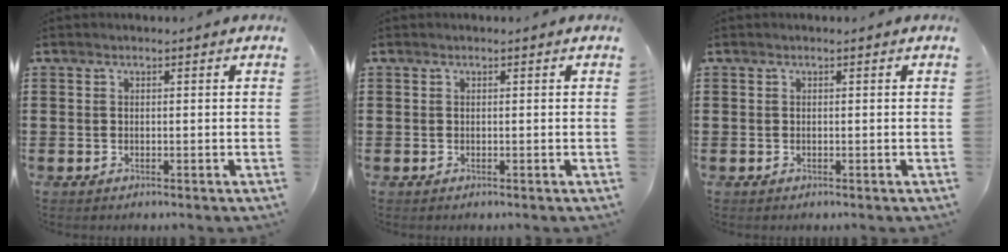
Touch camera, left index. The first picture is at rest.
{"total": 0.0}
{"total": 0.0}